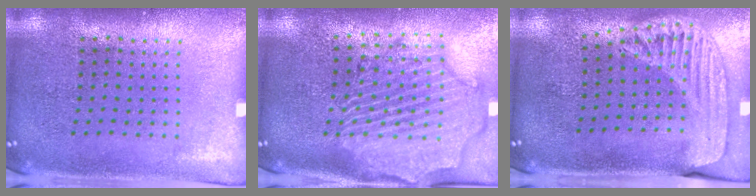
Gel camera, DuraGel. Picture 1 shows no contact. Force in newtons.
{"total": 2.6, "press": 2.4, "slide": 1.1}
{"total": 1.6, "press": 1.5, "slide": 0.4}